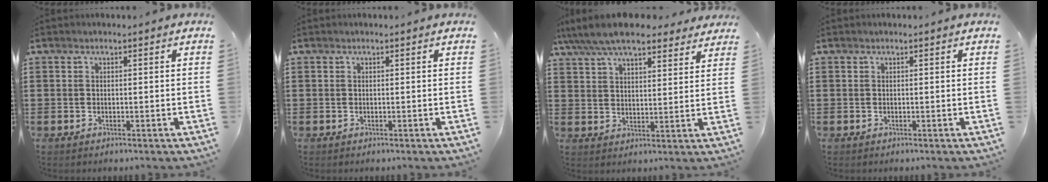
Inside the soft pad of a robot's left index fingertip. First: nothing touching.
{"total": 0.0}
{"total": 8.4, "force": [7.4, 1.8, 3.7], "torque": [-0.096, -0.016, 0.134]}
{"total": 0.0}